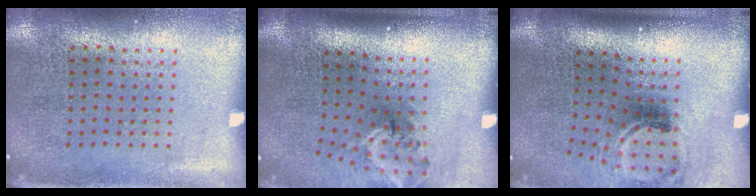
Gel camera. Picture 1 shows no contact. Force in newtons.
{"total": 1.9, "press": 1.3, "slide": 1.5}
{"total": 2.0, "press": 1.3, "slide": 1.5}